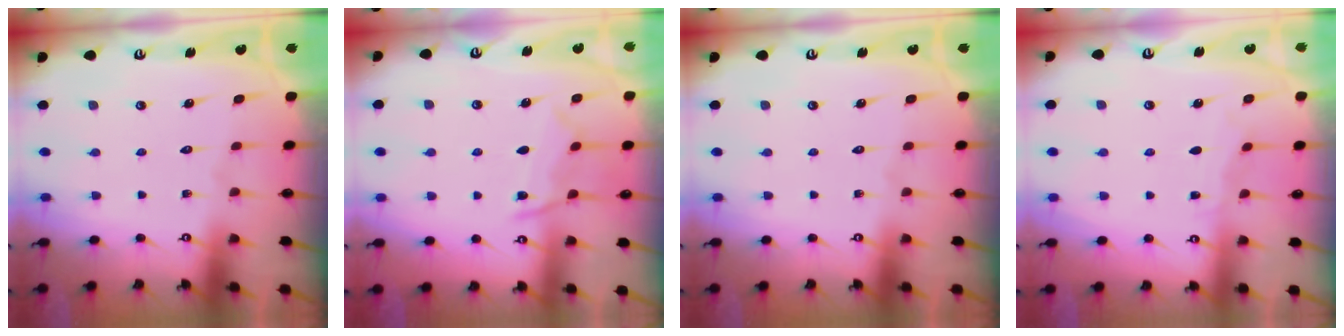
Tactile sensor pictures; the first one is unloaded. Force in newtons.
{"total": 9.0, "press": 8.9, "slide": 0.7}
{"total": 0.0}
{"total": 2.7, "press": 2.7, "slide": 0.4}